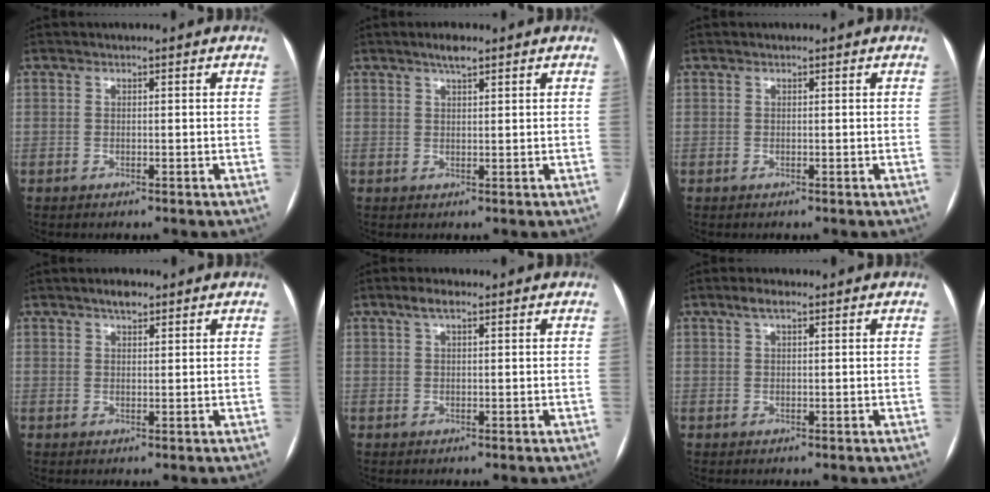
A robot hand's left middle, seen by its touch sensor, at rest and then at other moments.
{"total": 2.4, "force": [1.7, 0.4, 1.6], "torque": [-0.030, 0.005, 0.029]}
{"total": 0.0}
{"total": 2.3, "force": [1.7, 0.9, 1.3], "torque": [-0.023, 0.006, 0.026]}
{"total": 2.4, "force": [1.4, 0.7, 1.8], "torque": [-0.036, 0.015, 0.026]}
{"total": 2.1, "force": [1.3, 0.6, 1.6], "torque": [-0.032, 0.013, 0.025]}